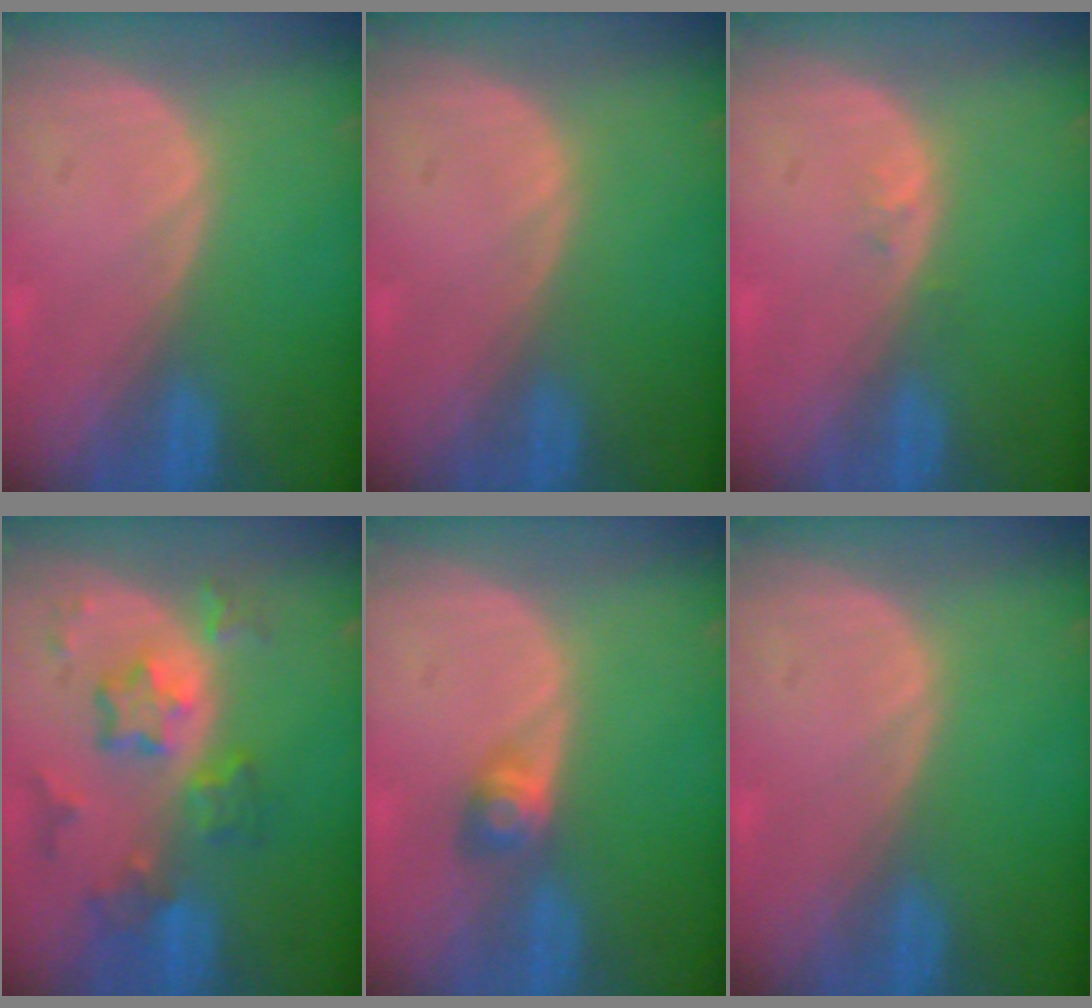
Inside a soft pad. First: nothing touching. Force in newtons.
{"total": 0.0}
{"total": 0.8, "press": 0.6, "slide": 0.5}
{"total": 8.2, "press": 7.2, "slide": 3.9}
{"total": 2.7, "press": 2.5, "slide": 1.1}
{"total": 0.0}